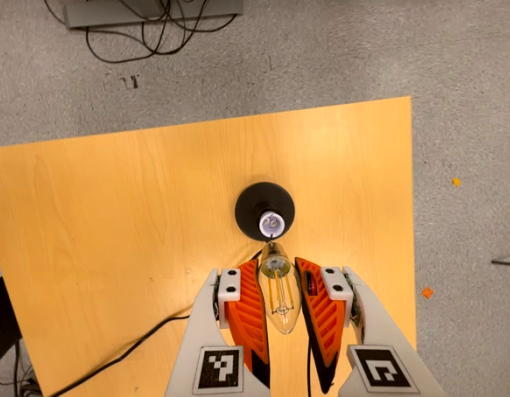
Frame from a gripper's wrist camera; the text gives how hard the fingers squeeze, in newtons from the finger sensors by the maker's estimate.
{"total": 20.9, "left": 23.0, "right": 18.7}